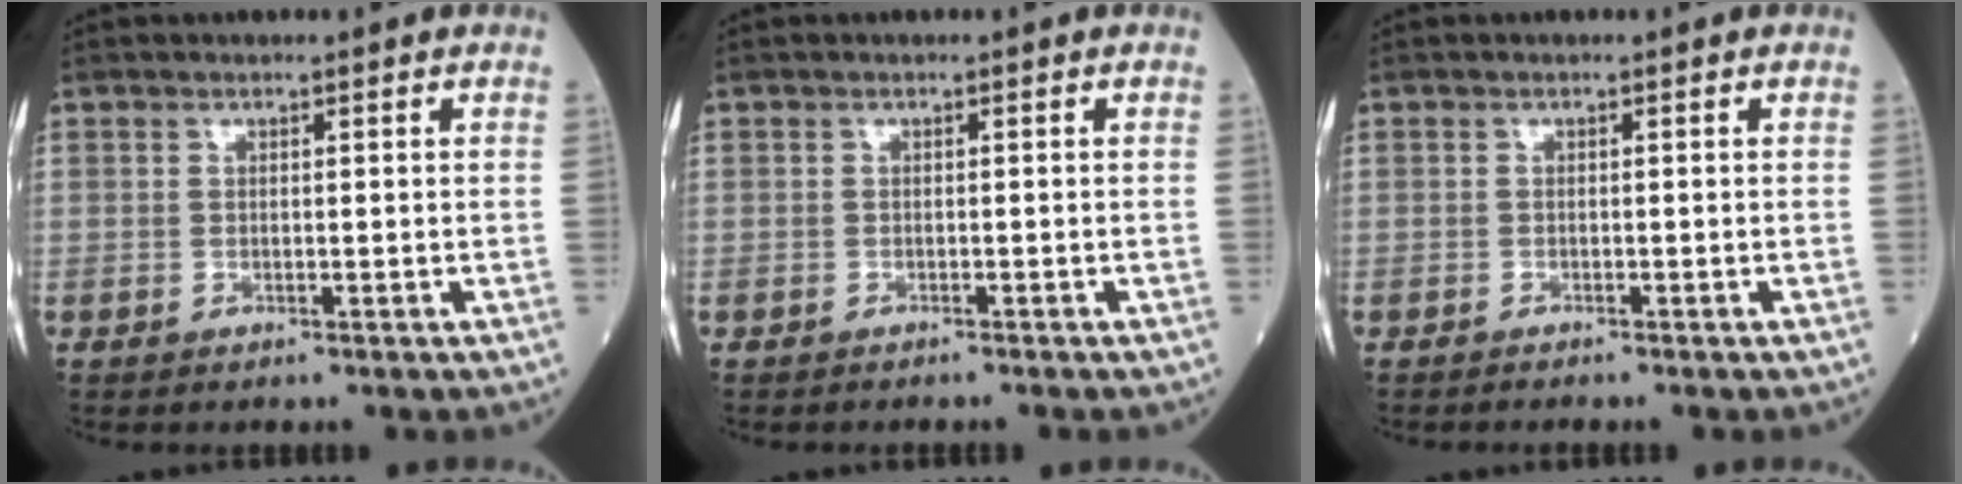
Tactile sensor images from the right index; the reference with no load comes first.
{"total": 1.2, "force": [-1.1, 0.0, 0.2], "torque": [-0.006, -0.001, -0.016]}
{"total": 0.8, "force": [-0.7, -0.1, 0.1], "torque": [-0.004, -0.001, -0.015]}